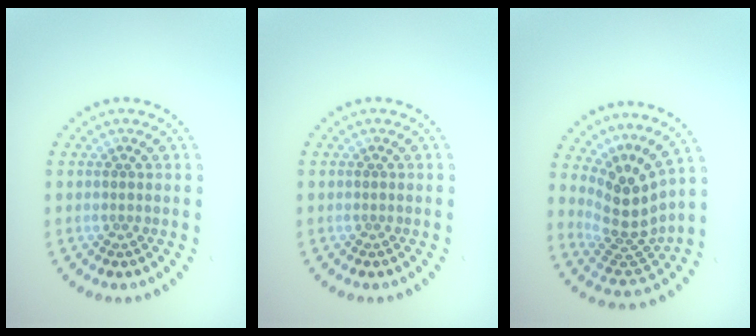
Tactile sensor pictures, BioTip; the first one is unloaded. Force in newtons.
{"total": 0.0}
{"total": 4.3, "press": 2.9, "slide": 3.2}